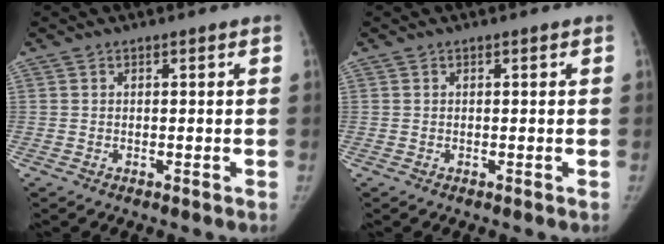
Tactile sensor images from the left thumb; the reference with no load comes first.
{"total": 0.0}